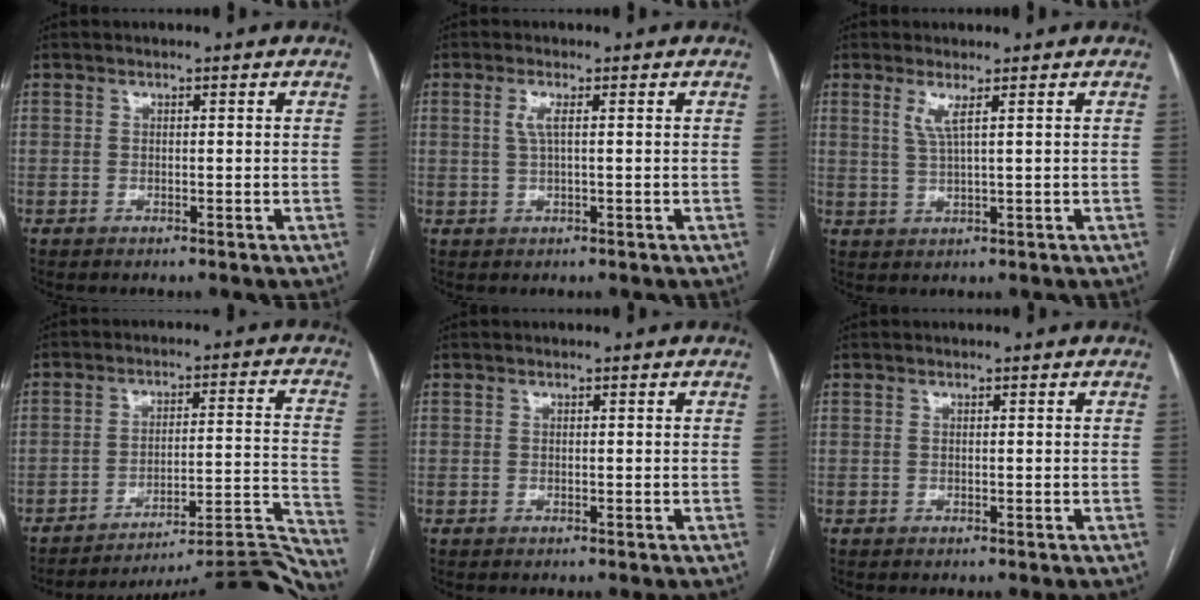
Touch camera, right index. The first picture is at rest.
{"total": 2.1, "force": [0.5, 0.3, 2.0], "torque": [-0.049, 0.003, 0.010]}
{"total": 2.7, "force": [1.3, -0.2, 2.4], "torque": [-0.055, -0.004, 0.028]}
{"total": 21.6, "force": [-21.0, -1.3, 4.5], "torque": [0.009, 0.030, -0.277]}
{"total": 0.0}
{"total": 0.0}